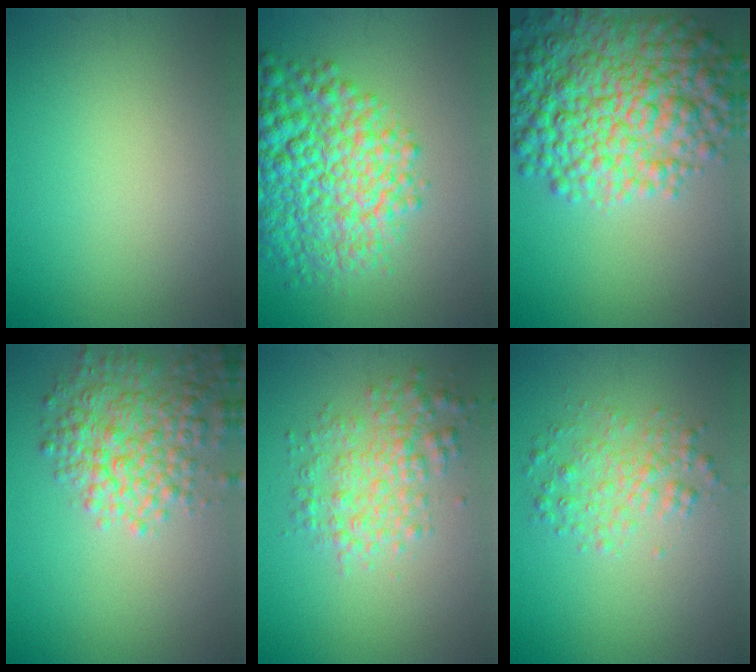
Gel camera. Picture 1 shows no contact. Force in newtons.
{"total": 9.9, "press": 9.8, "slide": 0.3}
{"total": 10.5, "press": 10.4, "slide": 0.3}
{"total": 5.6, "press": 5.6, "slide": 0.3}
{"total": 3.8, "press": 3.8, "slide": 0.1}
{"total": 2.8, "press": 2.8, "slide": 0.0}